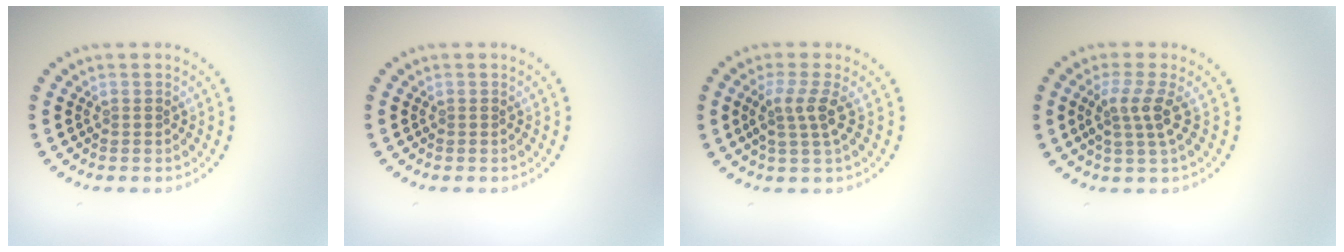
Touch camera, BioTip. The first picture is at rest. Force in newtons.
{"total": 0.0}
{"total": 2.6, "press": 2.0, "slide": 1.7}
{"total": 2.7, "press": 2.0, "slide": 1.8}